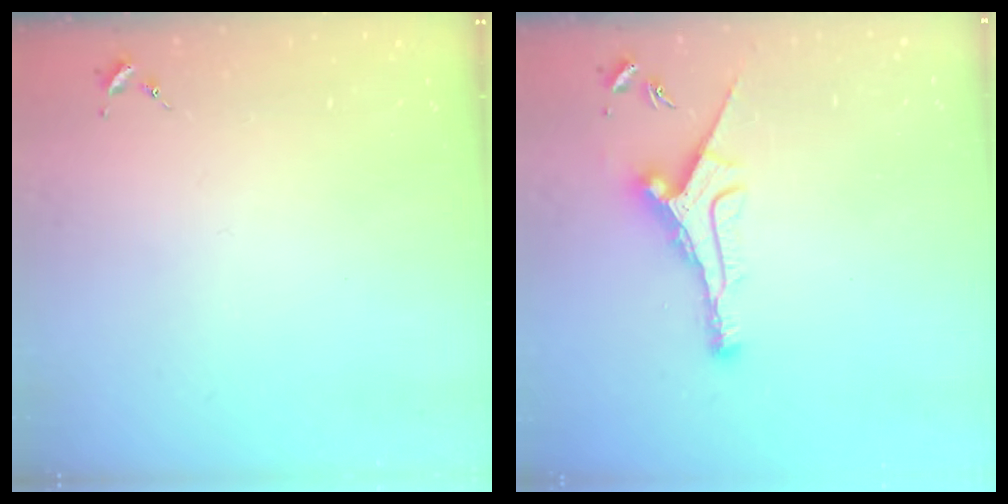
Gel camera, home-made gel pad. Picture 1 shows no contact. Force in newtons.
{"total": 10.4, "press": 10.4, "slide": 0.2}